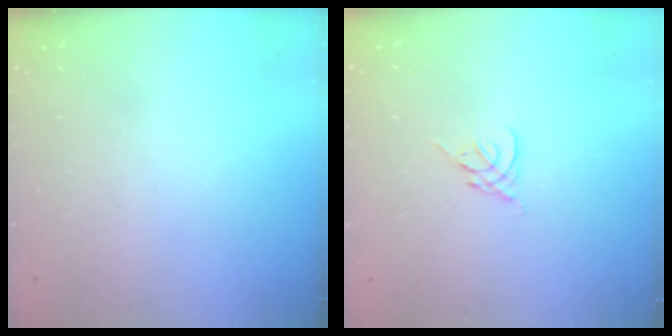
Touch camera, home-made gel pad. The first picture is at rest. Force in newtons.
{"total": 2.6, "press": 2.5, "slide": 0.7}